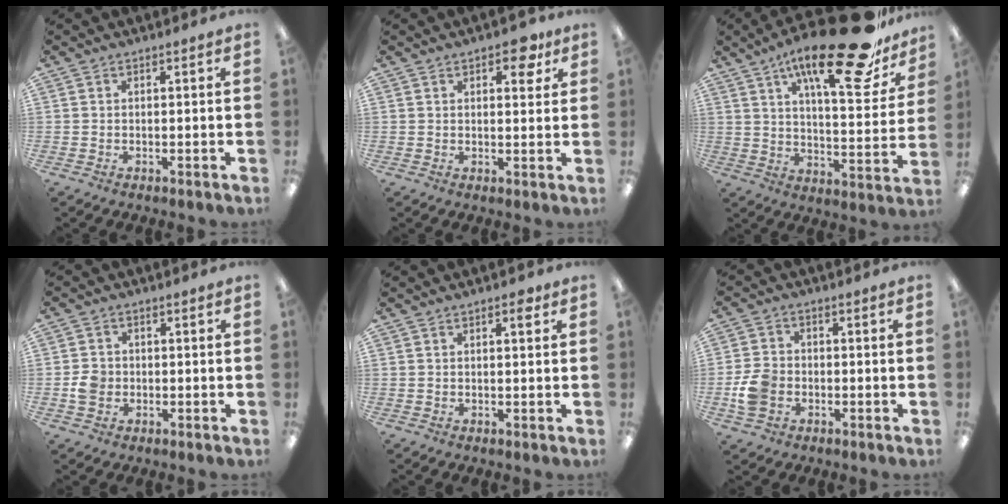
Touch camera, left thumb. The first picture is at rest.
{"total": 6.0, "force": [3.6, 2.9, 3.9], "torque": [-0.037, -0.013, 0.054]}
{"total": 25.0, "force": [16.6, 6.8, 17.5], "torque": [-0.264, -0.100, 0.260]}
{"total": 3.6, "force": [-0.7, 3.2, 1.6], "torque": [-0.026, 0.004, -0.011]}
{"total": 2.4, "force": [1.4, 0.8, 1.9], "torque": [-0.015, -0.007, 0.017]}
{"total": 6.7, "force": [-1.8, 5.3, 3.6], "torque": [-0.071, 0.008, -0.034]}